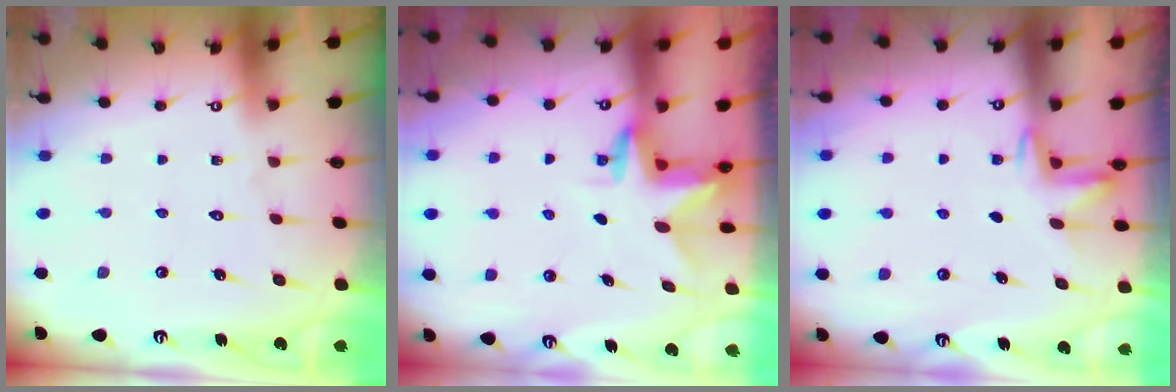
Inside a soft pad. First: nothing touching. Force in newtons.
{"total": 3.0, "press": 3.0, "slide": 0.2}
{"total": 2.3, "press": 2.2, "slide": 0.4}